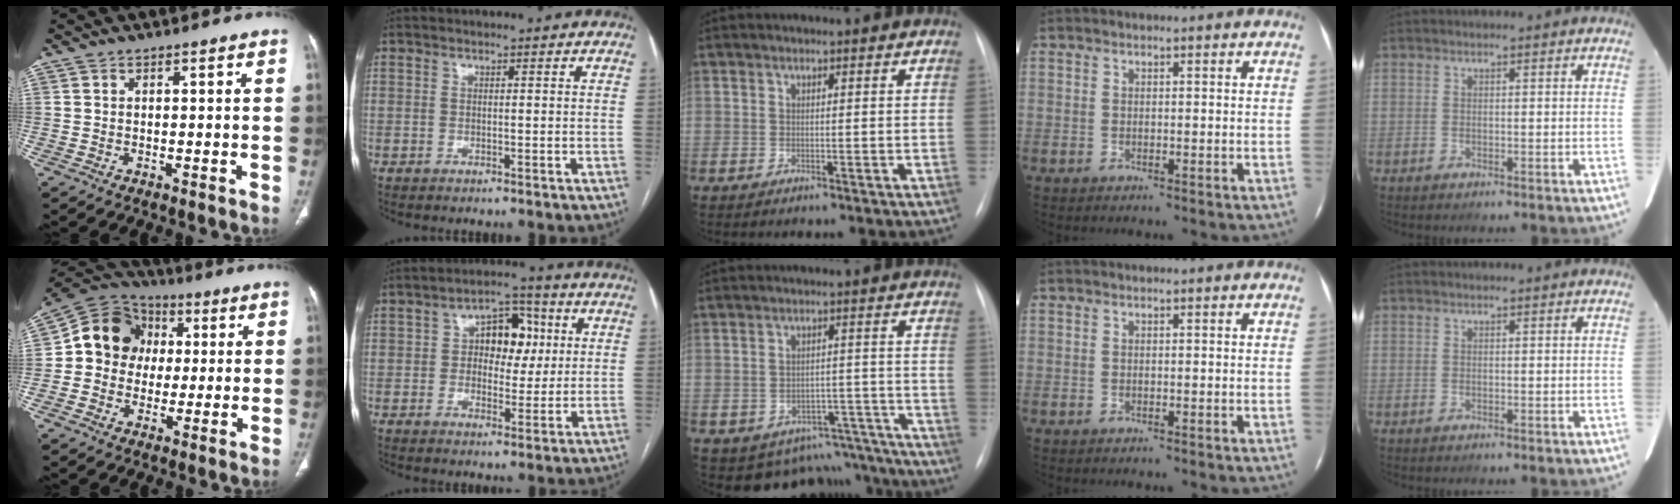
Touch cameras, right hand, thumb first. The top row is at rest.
{"thumb": {"total": 12.7, "force": [1.2, 11.3, 5.8], "torque": [-0.073, 0.023, 0.006]}, "index": {"total": 8.1, "force": [1.5, 5.1, 6.1], "torque": [-0.083, 0.026, 0.024]}, "middle": {"total": 11.7, "force": [-10.3, 5.4, 0.8], "torque": [0.011, 0.047, -0.119]}}